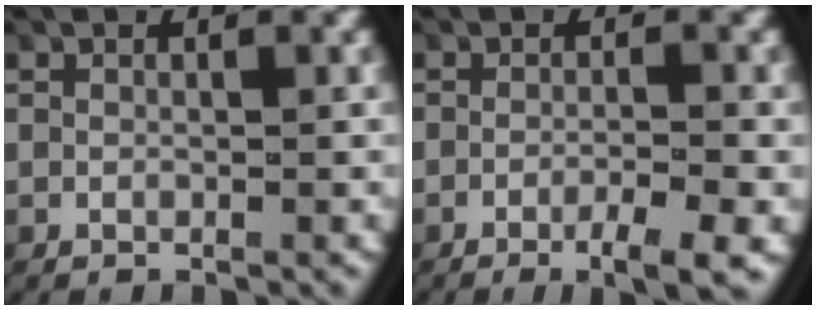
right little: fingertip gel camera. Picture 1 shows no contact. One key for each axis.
{"total": 4.0, "fx": -2.4, "fy": 0.6, "fz": 3.1, "tx": -0.042, "ty": -0.001, "tz": -0.044}